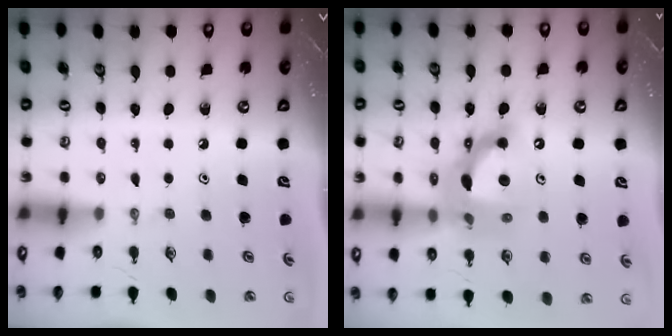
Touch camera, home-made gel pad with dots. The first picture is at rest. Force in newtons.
{"total": 14.1, "press": 14.0, "slide": 1.9}